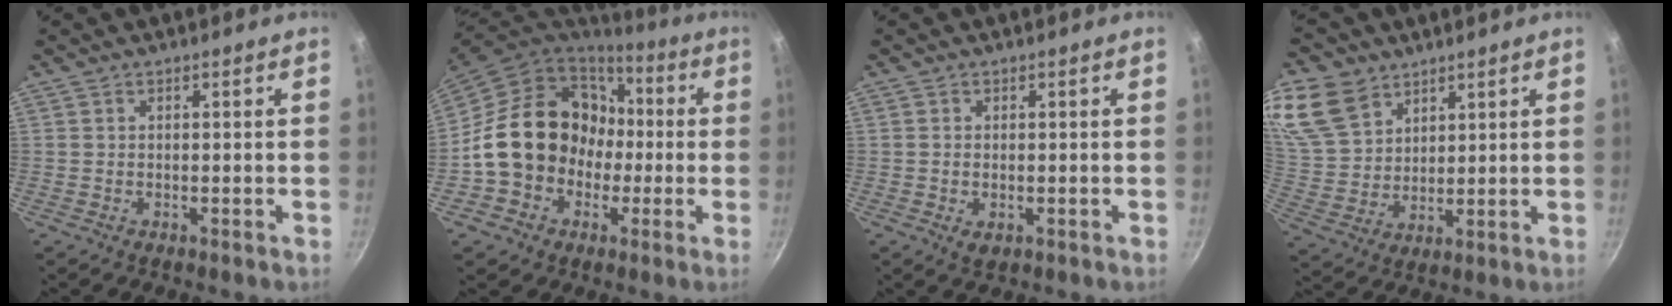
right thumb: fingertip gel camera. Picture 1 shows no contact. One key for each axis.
{"total": 18.2, "fx": -0.7, "fy": 15.6, "fz": 9.2, "tx": -0.118, "ty": 0.054, "tz": -0.003}
{"total": 2.1, "fx": -0.3, "fy": 1.4, "fz": 1.5, "tx": -0.025, "ty": -0.006, "tz": -0.004}
{"total": 16.9, "fx": 10.0, "fy": 11.7, "fz": 7.0, "tx": -0.150, "ty": -0.013, "tz": 0.205}